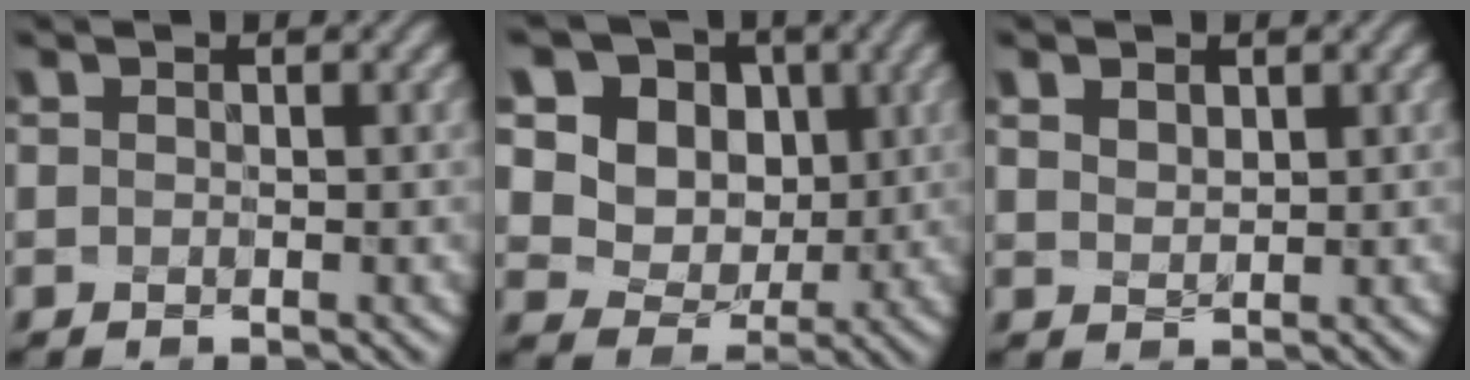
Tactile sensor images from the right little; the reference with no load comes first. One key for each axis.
{"total": 11.9, "fx": 4.7, "fy": 9.4, "fz": 5.6, "tx": -0.123, "ty": 0.015, "tz": 0.096}
{"total": 2.2, "fx": 1.3, "fy": 1.3, "fz": 1.1, "tx": -0.032, "ty": 0.010, "tz": 0.022}